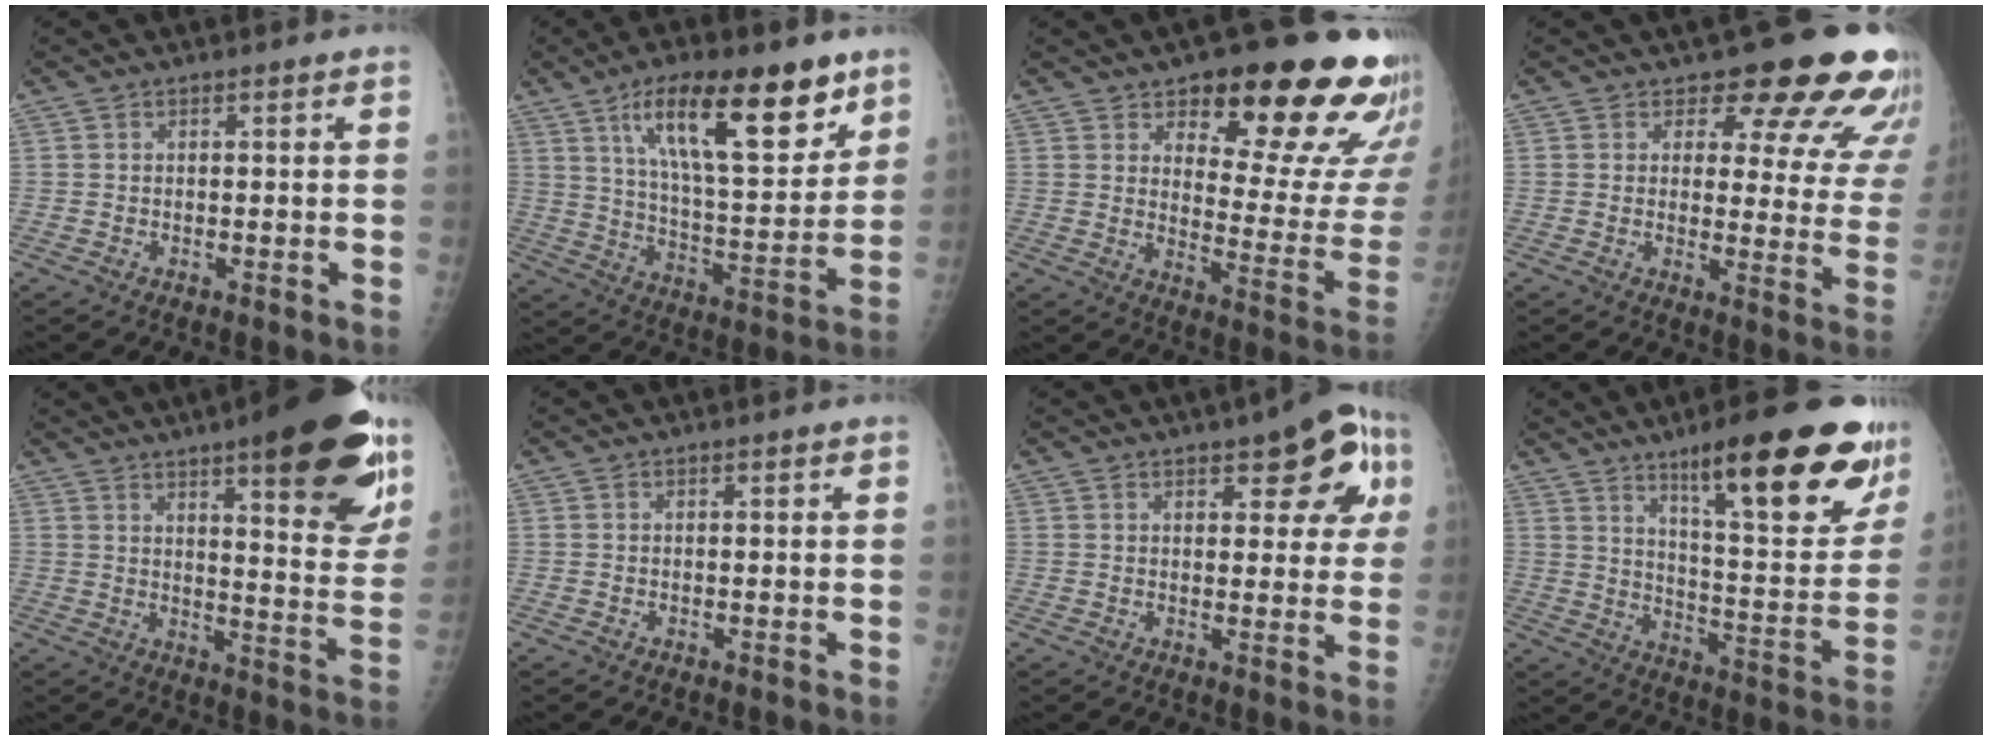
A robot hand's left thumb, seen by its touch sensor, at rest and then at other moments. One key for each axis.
{"total": 21.5, "fx": 12.2, "fy": 7.3, "fz": 16.1, "tx": -0.221, "ty": -0.051, "tz": 0.207}
{"total": 22.7, "fx": 14.6, "fy": 7.7, "fz": 15.5, "tx": -0.150, "ty": -0.088, "tz": 0.189}
{"total": 16.9, "fx": 13.7, "fy": 6.3, "fz": 7.6, "tx": -0.037, "ty": -0.096, "tz": 0.142}
{"total": 23.7, "fx": 13.6, "fy": 6.0, "fz": 18.4, "tx": -0.215, "ty": -0.056, "tz": 0.184}
{"total": 0.0}
{"total": 12.4, "fx": 5.3, "fy": 5.0, "fz": 10.0, "tx": -0.080, "ty": -0.007, "tz": 0.059}
{"total": 25.0, "fx": 15.1, "fy": 5.6, "fz": 19.1, "tx": -0.231, "ty": -0.065, "tz": 0.228}